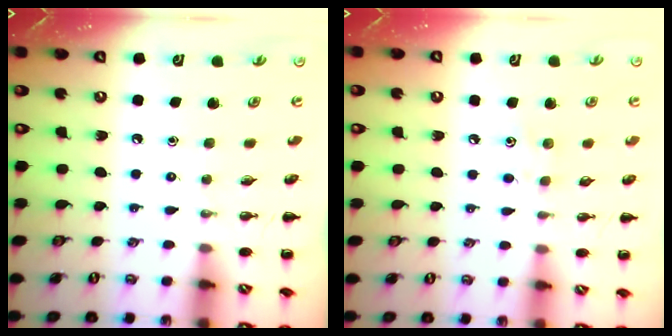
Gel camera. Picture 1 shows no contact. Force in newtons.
{"total": 5.0, "press": 4.8, "slide": 1.4}